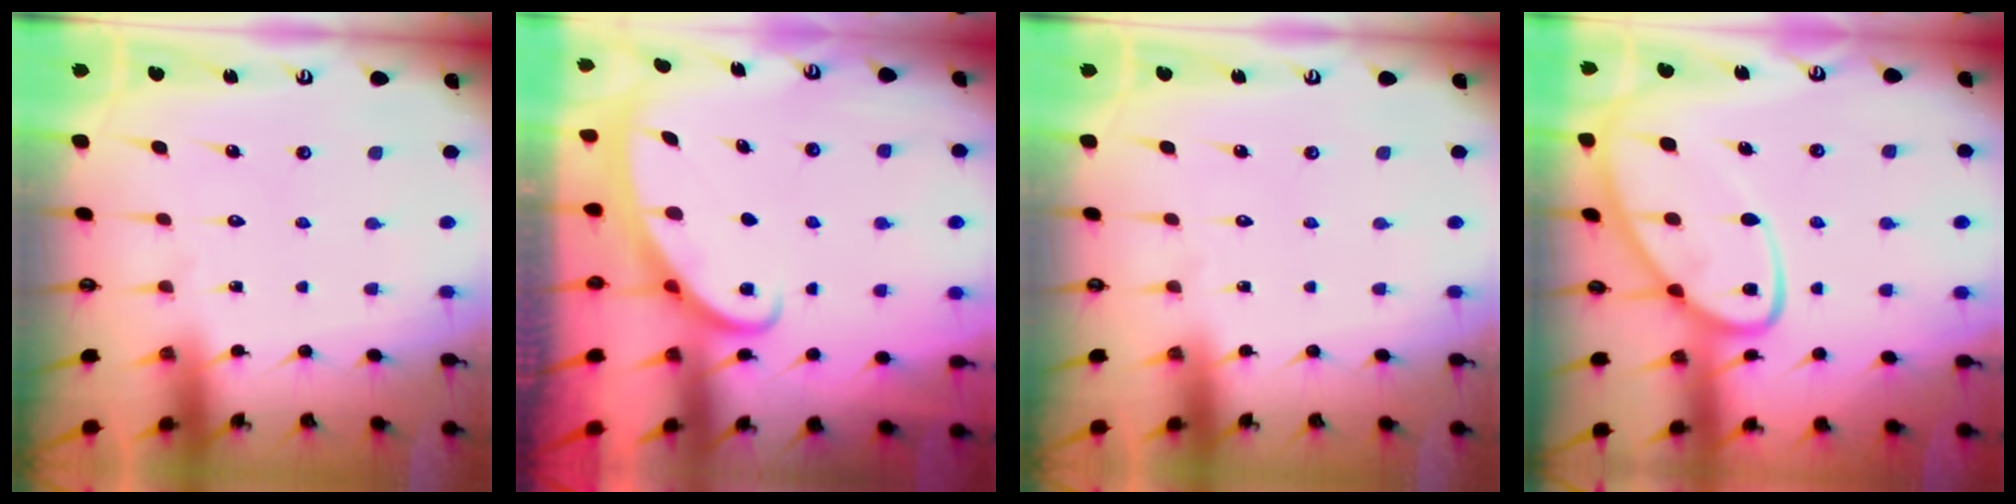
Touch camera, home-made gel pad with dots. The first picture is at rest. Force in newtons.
{"total": 2.4, "press": 2.4, "slide": 0.4}
{"total": 0.0}
{"total": 13.4, "press": 13.4, "slide": 1.2}